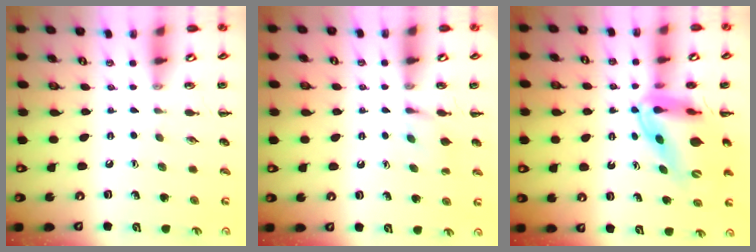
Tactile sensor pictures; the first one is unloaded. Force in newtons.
{"total": 5.9, "press": 5.6, "slide": 1.6}
{"total": 12.3, "press": 11.8, "slide": 3.4}